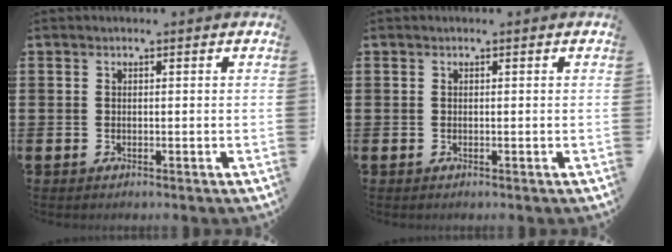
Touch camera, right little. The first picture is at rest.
{"total": 0.0}